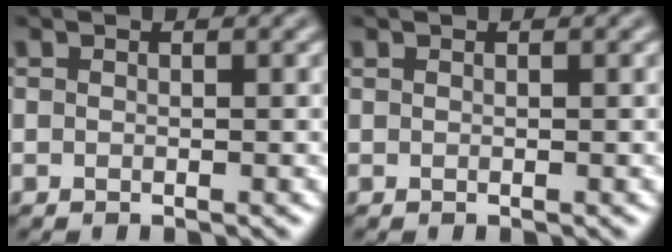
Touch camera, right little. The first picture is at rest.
{"total": 0.0}